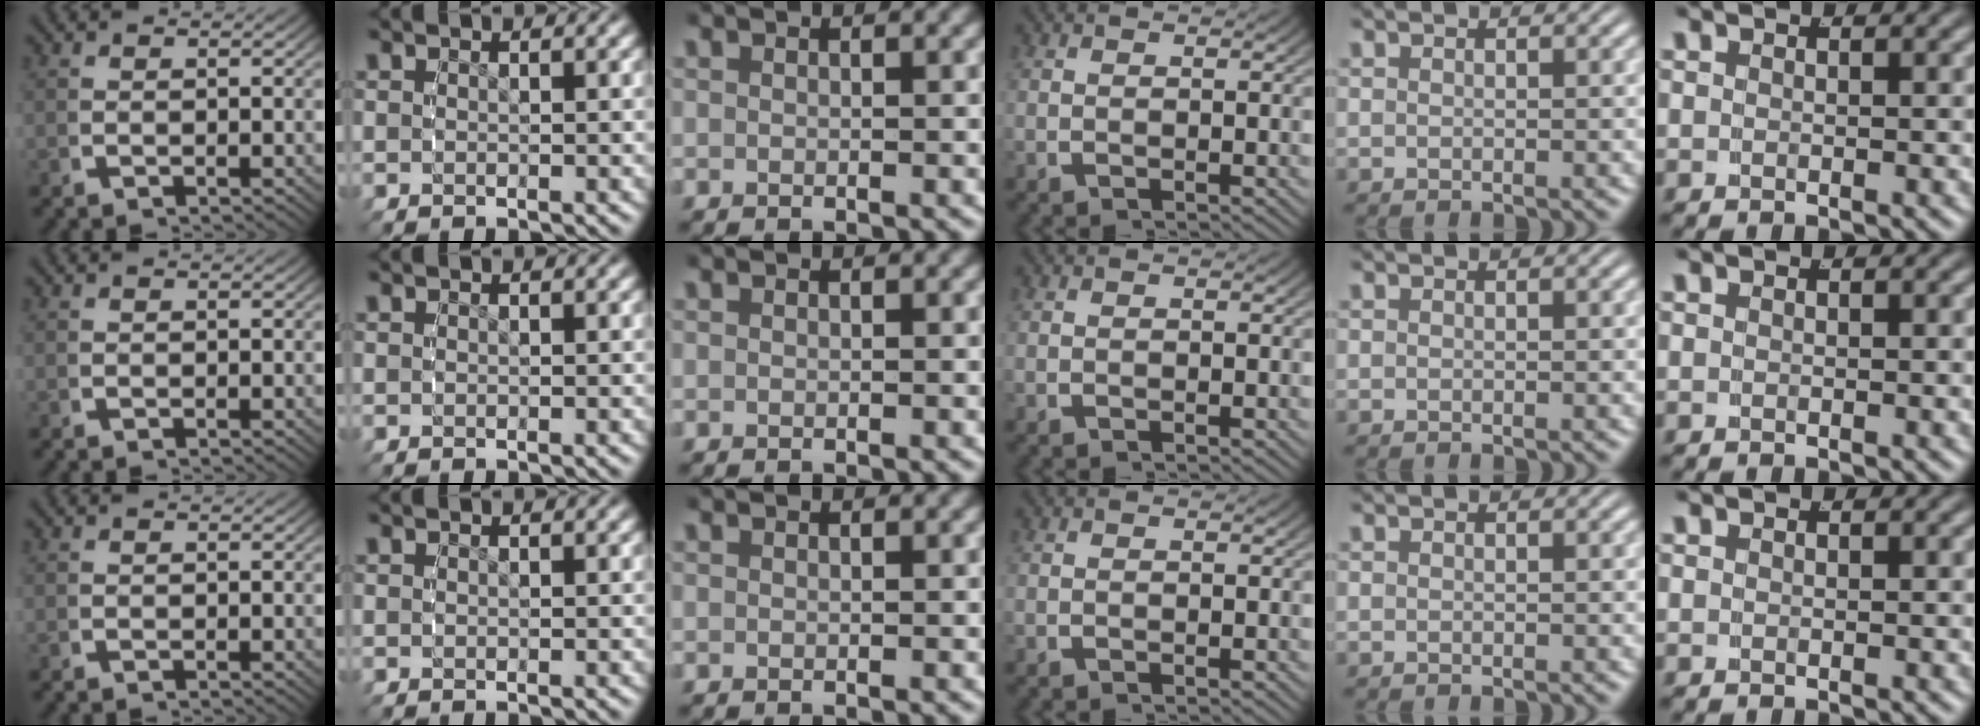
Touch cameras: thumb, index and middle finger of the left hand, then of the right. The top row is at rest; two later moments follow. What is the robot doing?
{"motion": "reach", "object": "pen bag"}